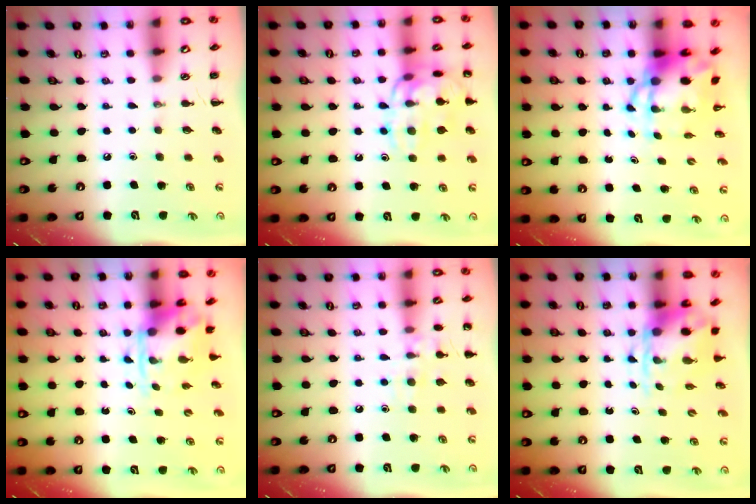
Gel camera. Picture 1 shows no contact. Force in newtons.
{"total": 15.8, "press": 15.7, "slide": 0.6}
{"total": 6.0, "press": 5.8, "slide": 1.6}
{"total": 3.8, "press": 3.7, "slide": 0.9}
{"total": 9.2, "press": 9.2, "slide": 1.3}
{"total": 5.8, "press": 5.7, "slide": 1.1}